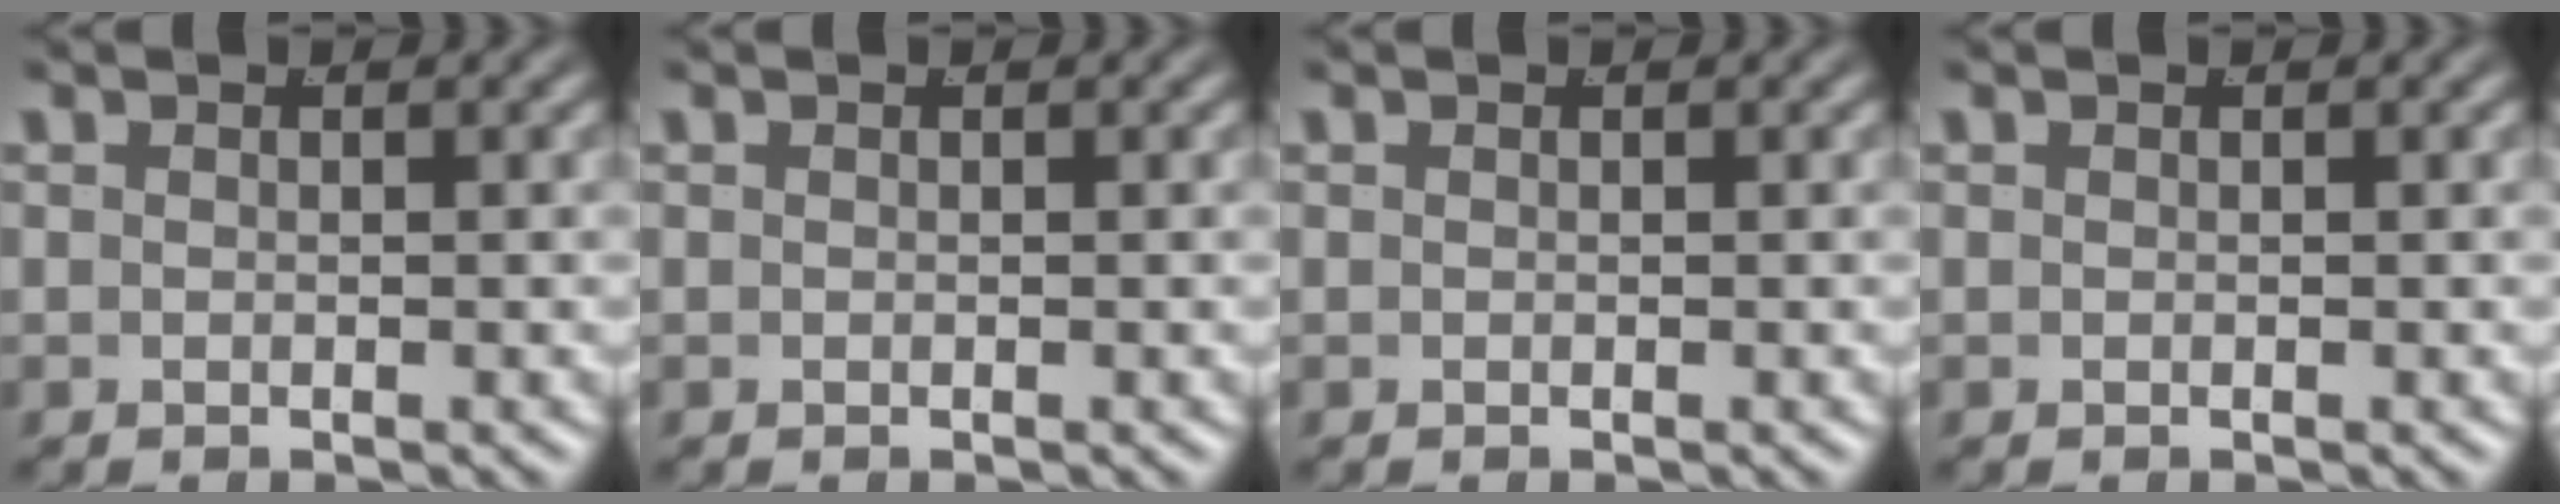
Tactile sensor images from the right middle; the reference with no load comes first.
{"total": 0.0}
{"total": 0.0}
{"total": 0.0}